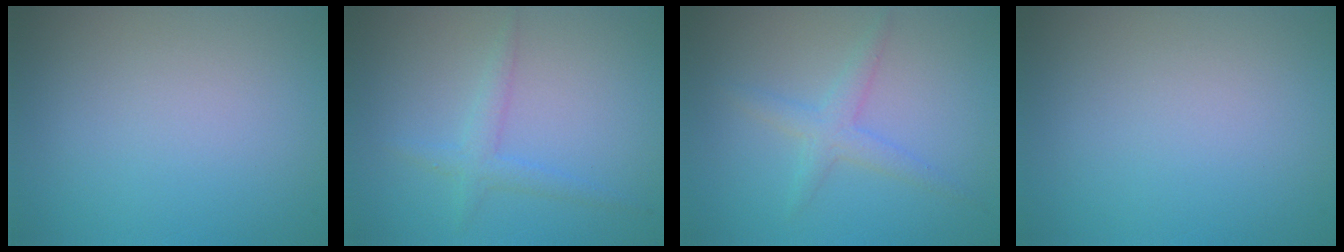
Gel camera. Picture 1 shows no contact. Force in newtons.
{"total": 1.7, "press": 1.7, "slide": 0.1}
{"total": 2.1, "press": 2.1, "slide": 0.1}
{"total": 0.0}